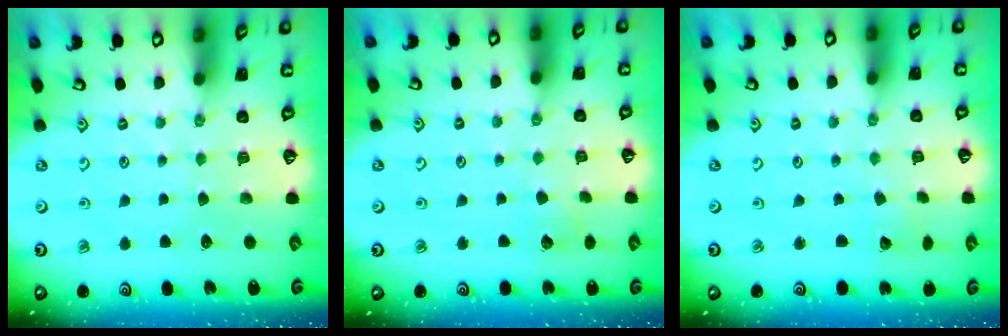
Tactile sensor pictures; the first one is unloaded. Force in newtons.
{"total": 2.9, "press": 2.9, "slide": 0.2}
{"total": 2.2, "press": 2.2, "slide": 0.2}